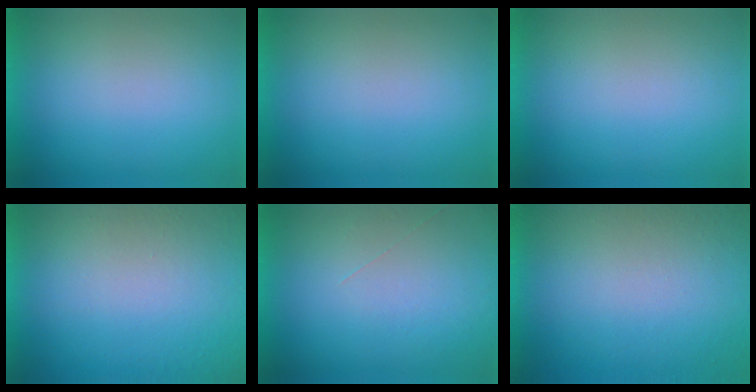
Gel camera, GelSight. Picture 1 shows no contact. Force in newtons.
{"total": 0.0}
{"total": 0.0}
{"total": 7.8}
{"total": 1.2}
{"total": 8.3}